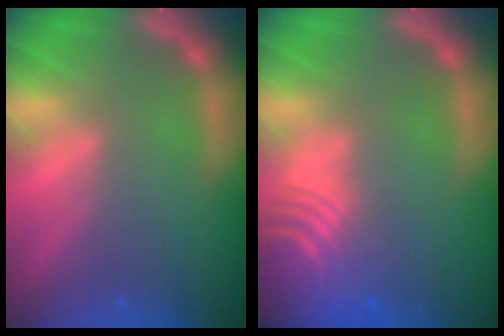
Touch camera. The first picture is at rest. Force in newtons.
{"total": 10.1}